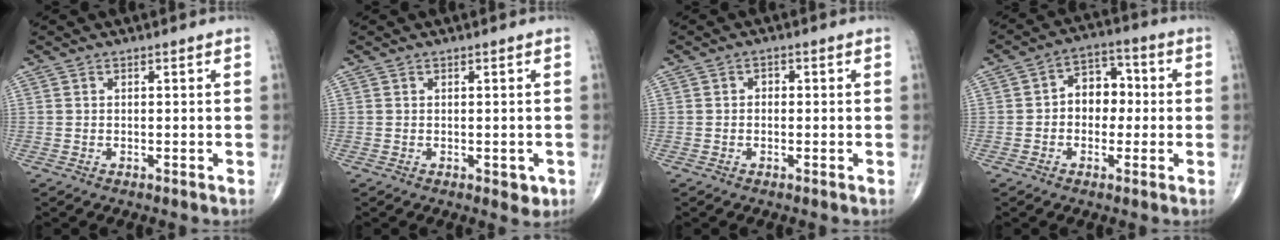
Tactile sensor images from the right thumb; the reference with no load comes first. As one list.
[{"total": 2.1, "force": [-0.4, 1.4, 1.6], "torque": [-0.006, -0.001, -0.003]}, {"total": 1.2, "force": [-0.1, 1.0, 0.7], "torque": [-0.002, 0.007, -0.005]}, {"total": 7.9, "force": [-0.1, 5.9, 5.3], "torque": [-0.043, 0.028, -0.014]}]